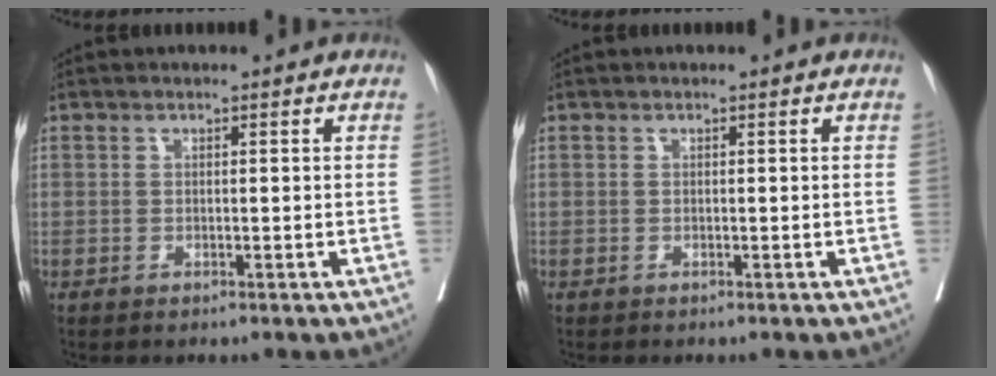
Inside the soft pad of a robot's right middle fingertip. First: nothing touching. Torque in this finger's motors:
{"motor_torque": [0.04, -0.01, -0.55, -0.14]}